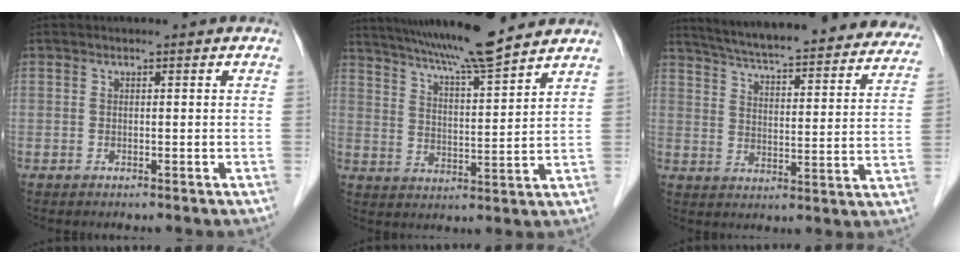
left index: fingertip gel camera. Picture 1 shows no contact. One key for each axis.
{"total": 14.1, "fx": 12.4, "fy": -0.1, "fz": 6.8, "tx": -0.118, "ty": 0.008, "tz": 0.194}
{"total": 31.7, "fx": 28.6, "fy": 4.8, "fz": 12.9, "tx": -0.208, "ty": -0.048, "tz": 0.354}